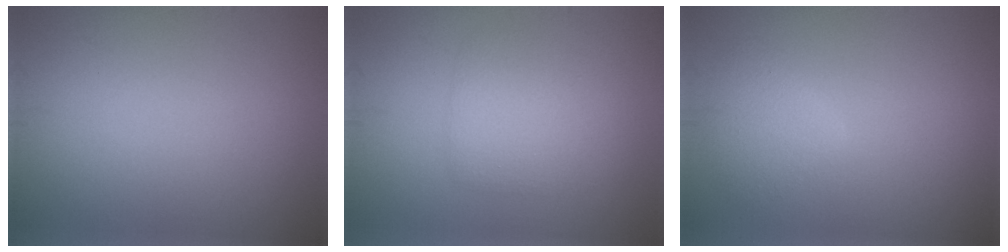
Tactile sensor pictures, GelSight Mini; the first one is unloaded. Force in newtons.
{"total": 2.8, "press": 2.8, "slide": 0.0}
{"total": 2.2, "press": 2.2, "slide": 0.2}